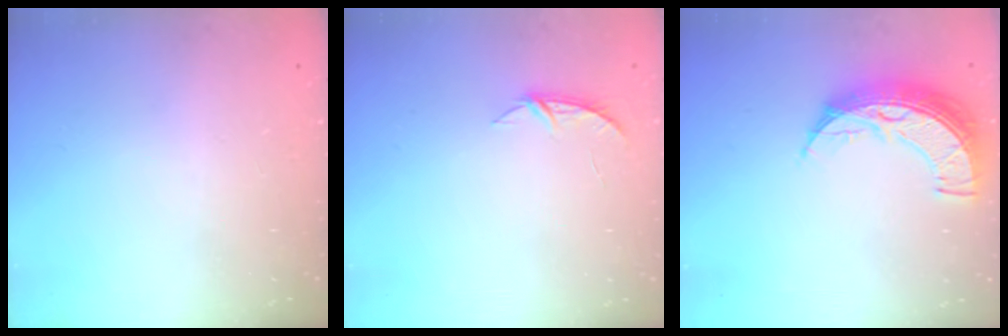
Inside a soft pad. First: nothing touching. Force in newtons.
{"total": 4.2, "press": 4.2, "slide": 0.5}
{"total": 11.9, "press": 11.8, "slide": 1.0}